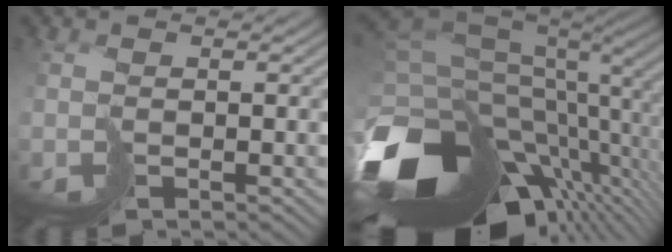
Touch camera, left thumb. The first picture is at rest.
{"total": 16.1, "force": [-5.6, 8.9, 12.2], "torque": [-0.279, -0.042, -0.071]}